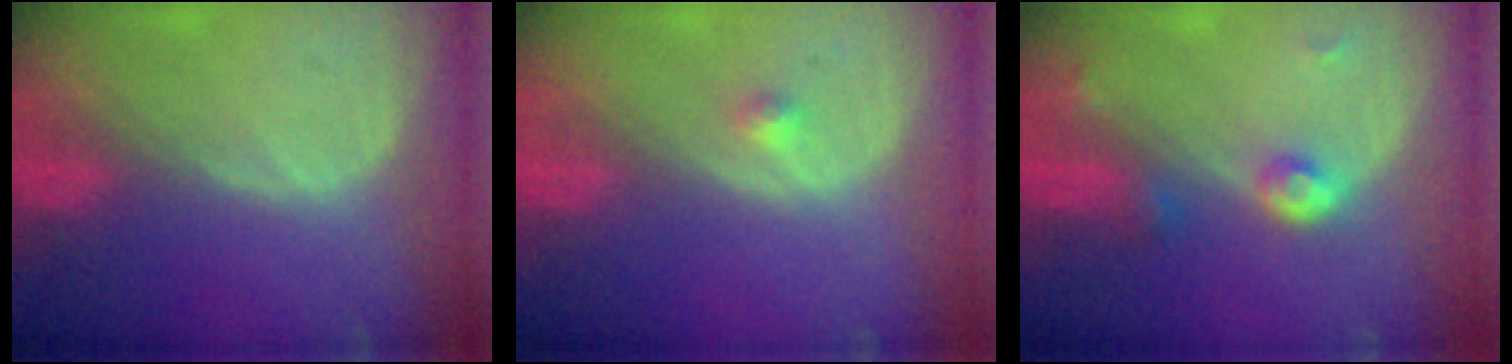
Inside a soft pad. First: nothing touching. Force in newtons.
{"total": 1.2, "press": 1.1, "slide": 0.6}
{"total": 3.8, "press": 3.6, "slide": 1.3}